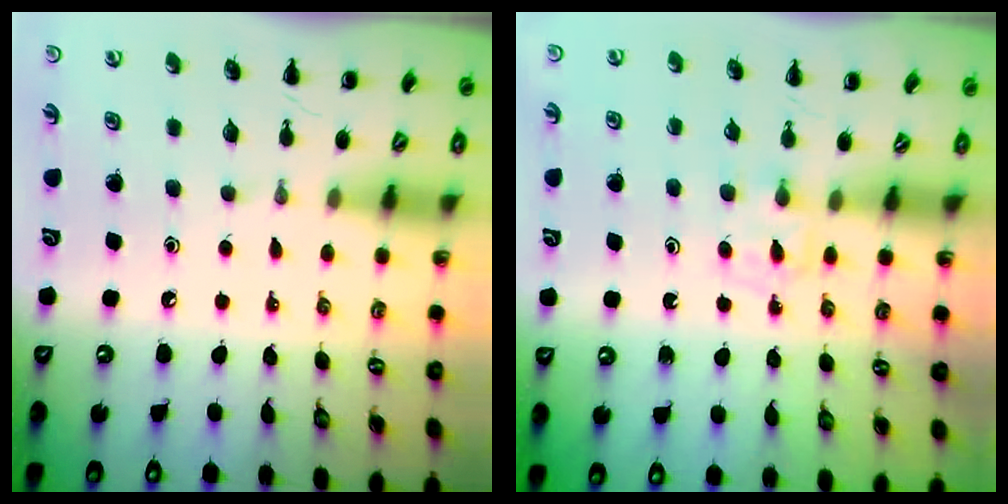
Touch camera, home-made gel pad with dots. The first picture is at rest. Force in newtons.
{"total": 3.6, "press": 3.4, "slide": 1.4}